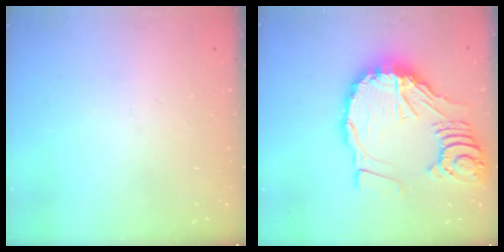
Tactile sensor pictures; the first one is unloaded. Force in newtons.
{"total": 22.6, "press": 22.4, "slide": 3.0}